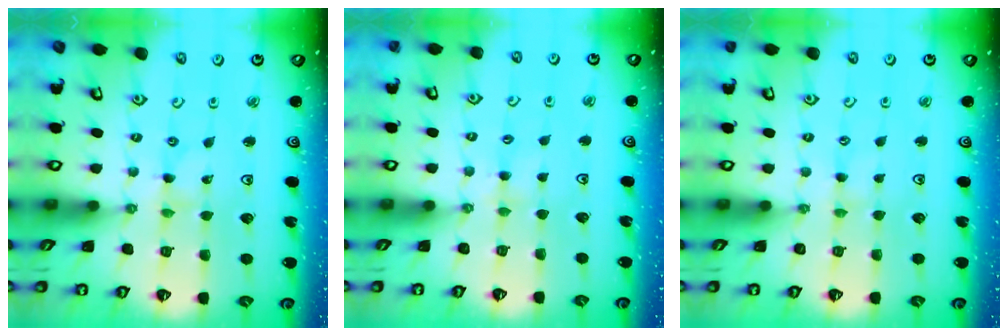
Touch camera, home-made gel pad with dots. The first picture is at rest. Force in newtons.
{"total": 3.0, "press": 3.0, "slide": 0.4}
{"total": 1.0, "press": 0.9, "slide": 0.2}